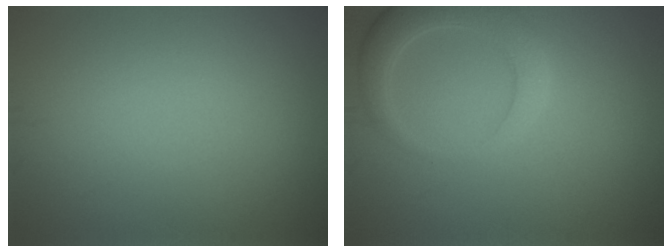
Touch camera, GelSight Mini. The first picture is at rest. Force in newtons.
{"total": 4.3, "press": 4.2, "slide": 0.6}